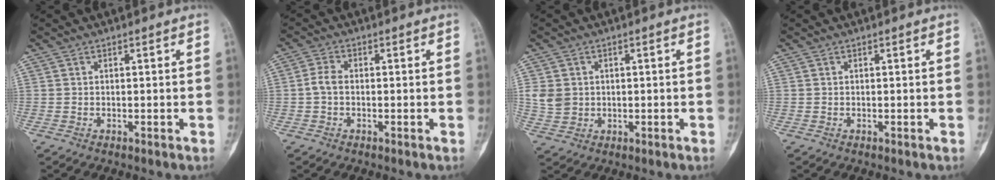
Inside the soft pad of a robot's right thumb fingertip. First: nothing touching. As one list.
[{"total": 2.7, "force": [-0.4, 1.7, 2.1], "torque": [-0.041, 0.006, -0.015]}, {"total": 4.8, "force": [0.6, 4.2, 2.3], "torque": [-0.028, 0.001, 0.017]}, {"total": 0.0}]